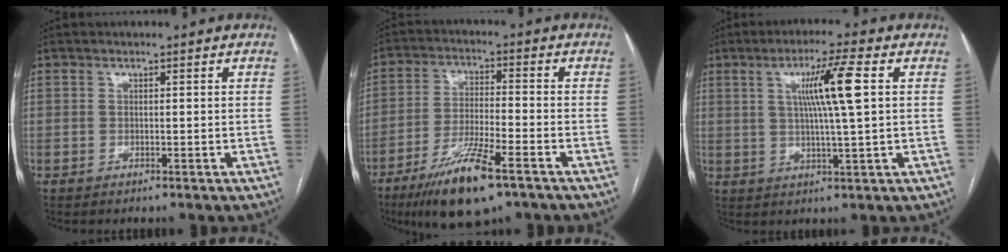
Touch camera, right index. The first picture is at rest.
{"total": 12.3, "force": [-7.6, 1.8, 9.5], "torque": [-0.185, -0.025, -0.130]}
{"total": 8.3, "force": [2.0, -0.7, 8.0], "torque": [-0.143, 0.003, 0.037]}